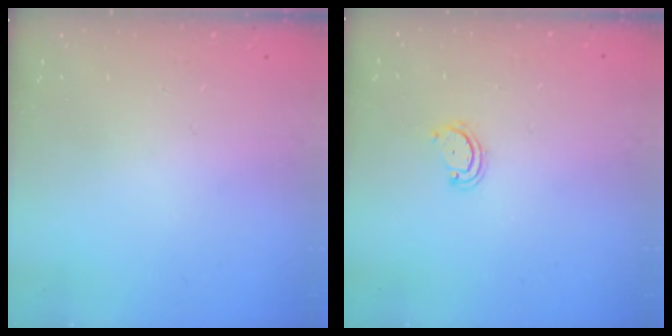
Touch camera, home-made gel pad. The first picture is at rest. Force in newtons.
{"total": 2.6, "press": 2.6, "slide": 0.3}